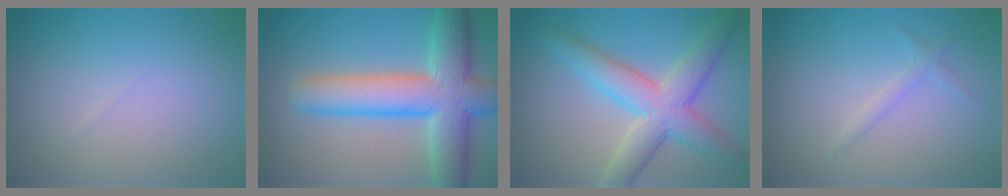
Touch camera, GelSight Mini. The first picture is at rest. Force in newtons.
{"total": 10.0, "press": 10.0, "slide": 0.5}
{"total": 6.6, "press": 6.6, "slide": 0.2}
{"total": 1.1, "press": 1.1, "slide": 0.1}